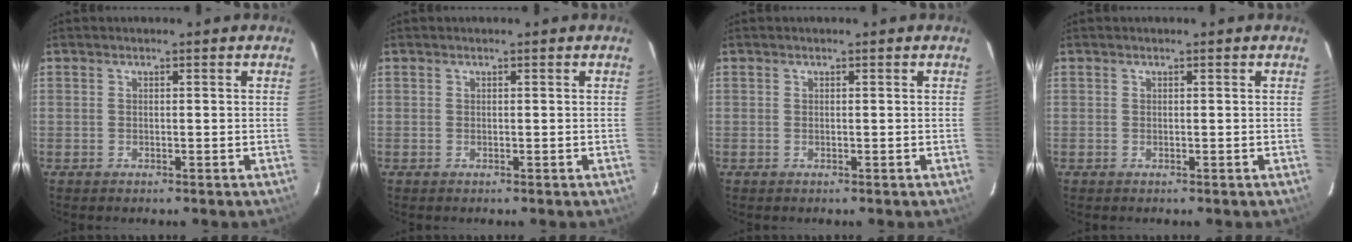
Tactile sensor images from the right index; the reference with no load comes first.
{"total": 0.0}
{"total": 0.0}
{"total": 0.0}